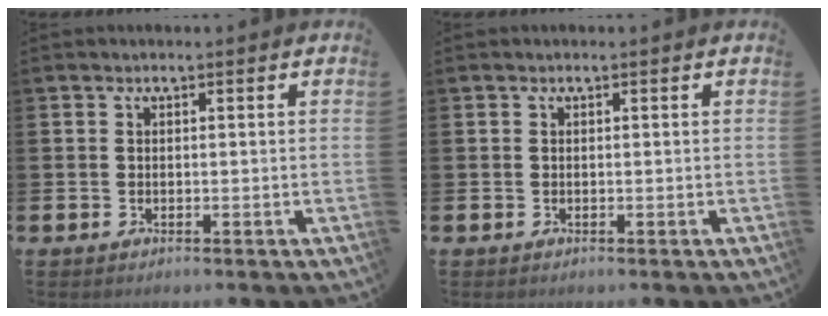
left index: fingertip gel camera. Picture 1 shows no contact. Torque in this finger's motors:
{"motor_torque": [0.00, 0.00, 0.00, 0.01]}